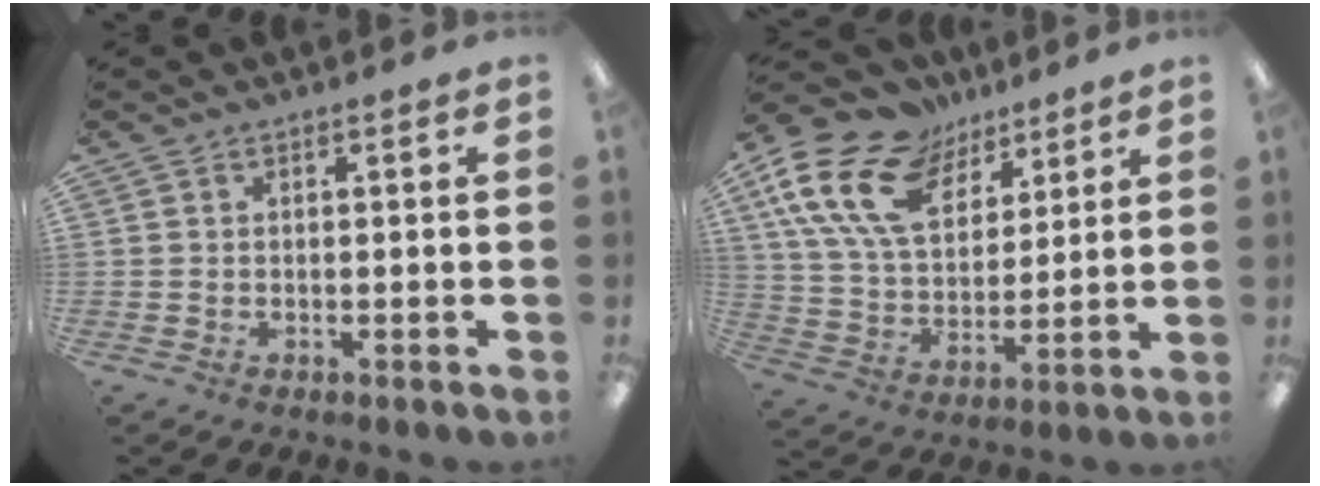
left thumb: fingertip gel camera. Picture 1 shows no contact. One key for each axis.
{"total": 19.0, "fx": 10.9, "fy": 11.3, "fz": 10.8, "tx": -0.221, "ty": -0.042, "tz": 0.201}